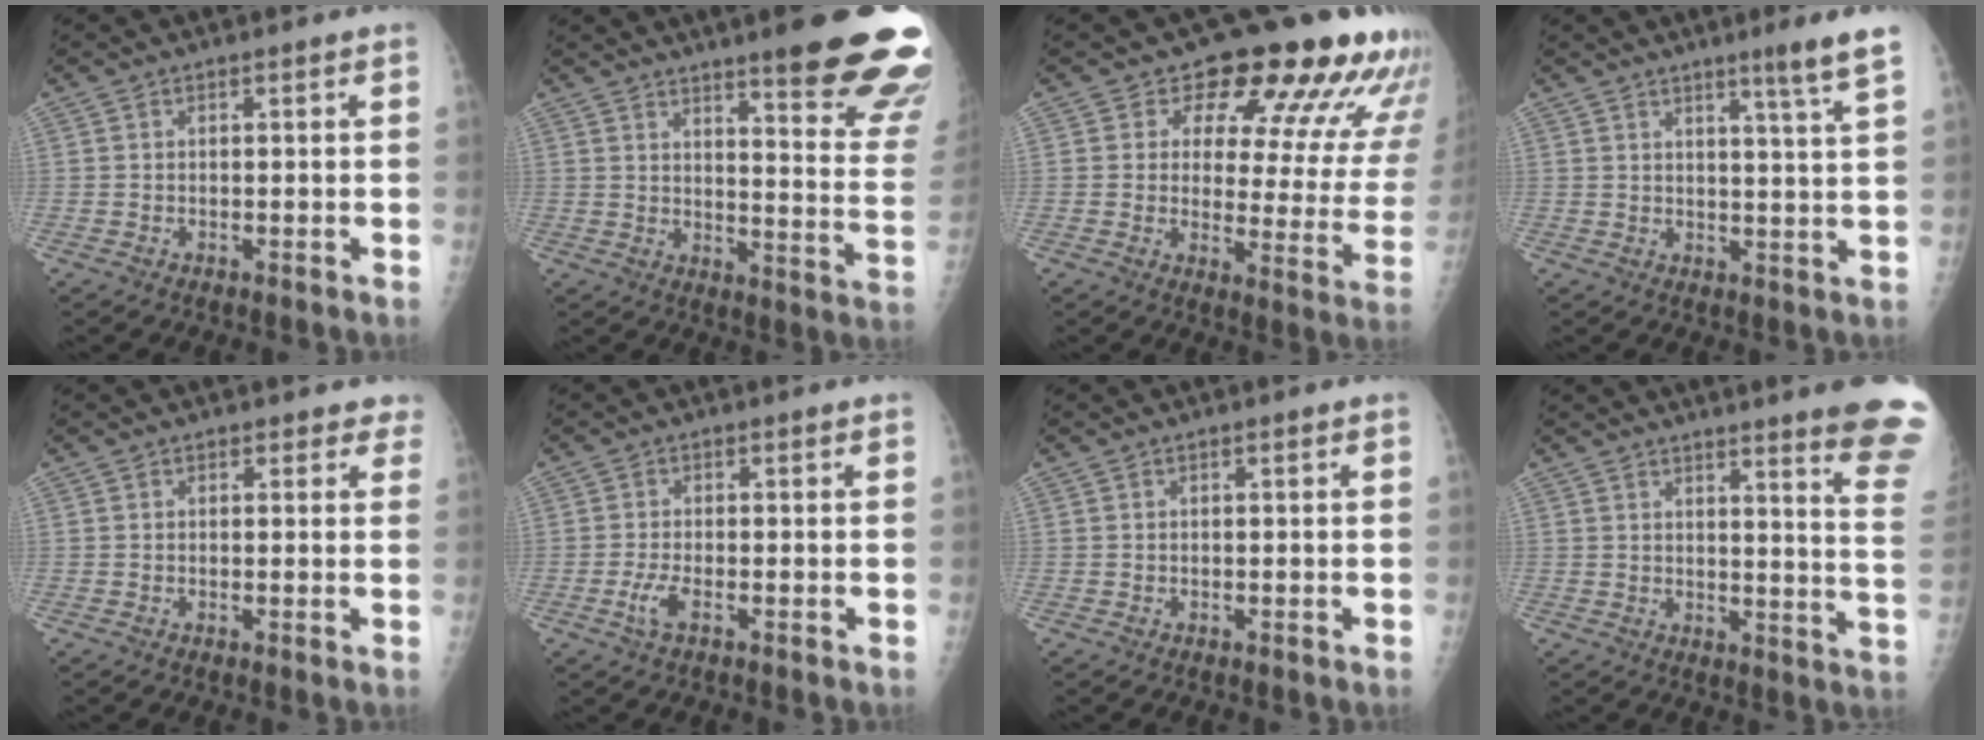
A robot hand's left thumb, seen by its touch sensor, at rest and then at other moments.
{"total": 21.5, "force": [15.0, 3.1, 15.0], "torque": [-0.163, -0.093, 0.190]}
{"total": 18.7, "force": [13.0, 8.2, 10.6], "torque": [-0.074, -0.068, 0.144]}
{"total": 6.3, "force": [4.1, -1.1, 4.7], "torque": [-0.066, -0.034, 0.059]}
{"total": 2.5, "force": [2.1, 1.4, 0.0], "torque": [0.031, -0.008, 0.006]}
{"total": 2.7, "force": [-1.1, 0.8, 2.4], "torque": [-0.057, -0.001, -0.022]}
{"total": 0.0}
{"total": 15.2, "force": [12.1, -0.1, 9.2], "torque": [-0.090, -0.105, 0.129]}